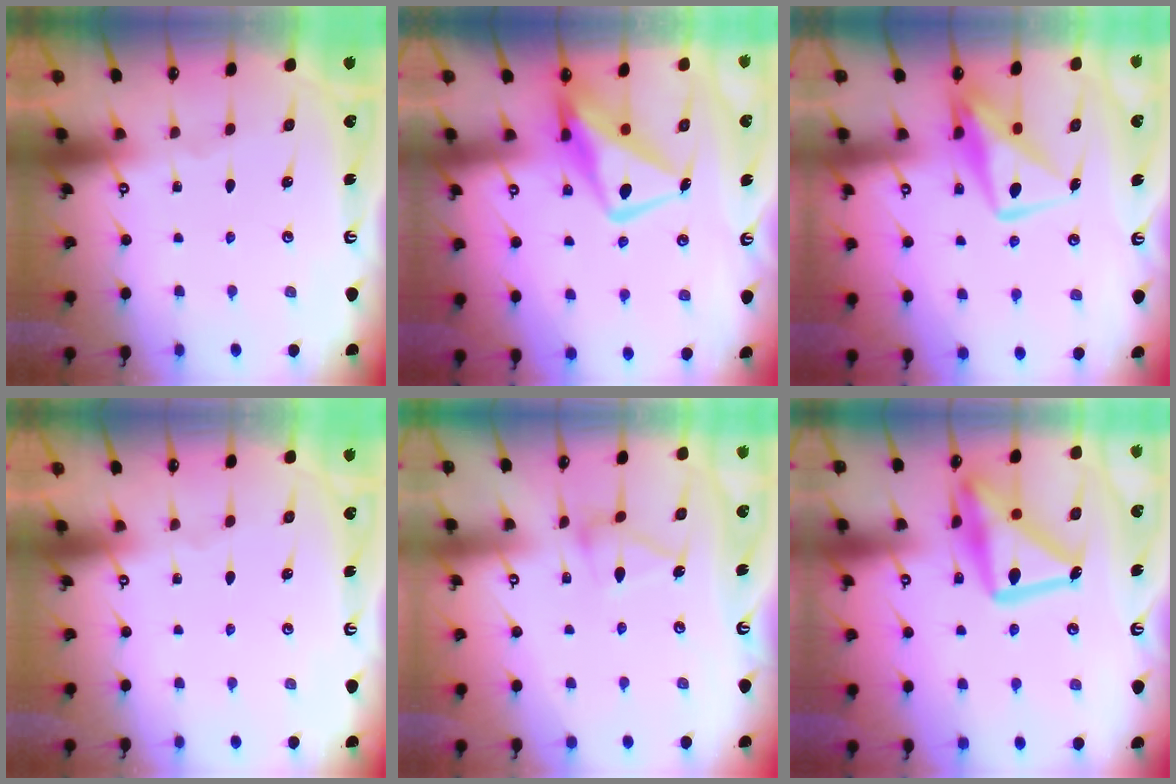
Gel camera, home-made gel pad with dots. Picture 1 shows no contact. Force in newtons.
{"total": 13.0, "press": 12.9, "slide": 1.7}
{"total": 10.8, "press": 10.8, "slide": 1.0}
{"total": 0.0}
{"total": 11.7, "press": 11.7, "slide": 0.3}
{"total": 21.0, "press": 20.9, "slide": 1.5}